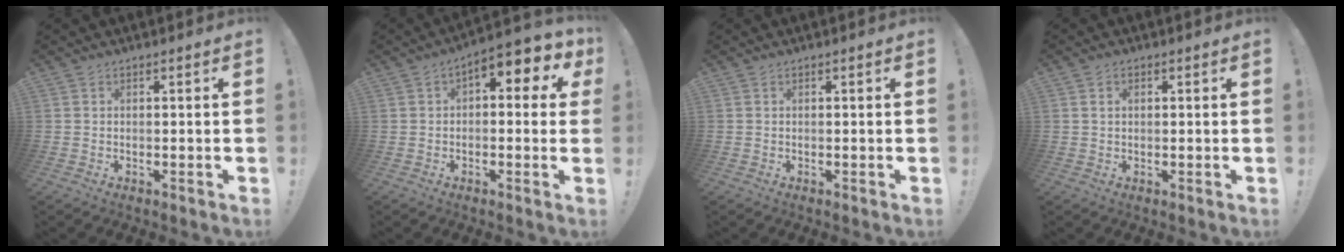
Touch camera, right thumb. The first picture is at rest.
{"total": 5.8, "force": [1.9, 3.1, 4.6], "torque": [-0.047, -0.018, 0.032]}
{"total": 0.0}
{"total": 1.6, "force": [0.5, 1.2, 1.0], "torque": [-0.013, 0.003, 0.007]}